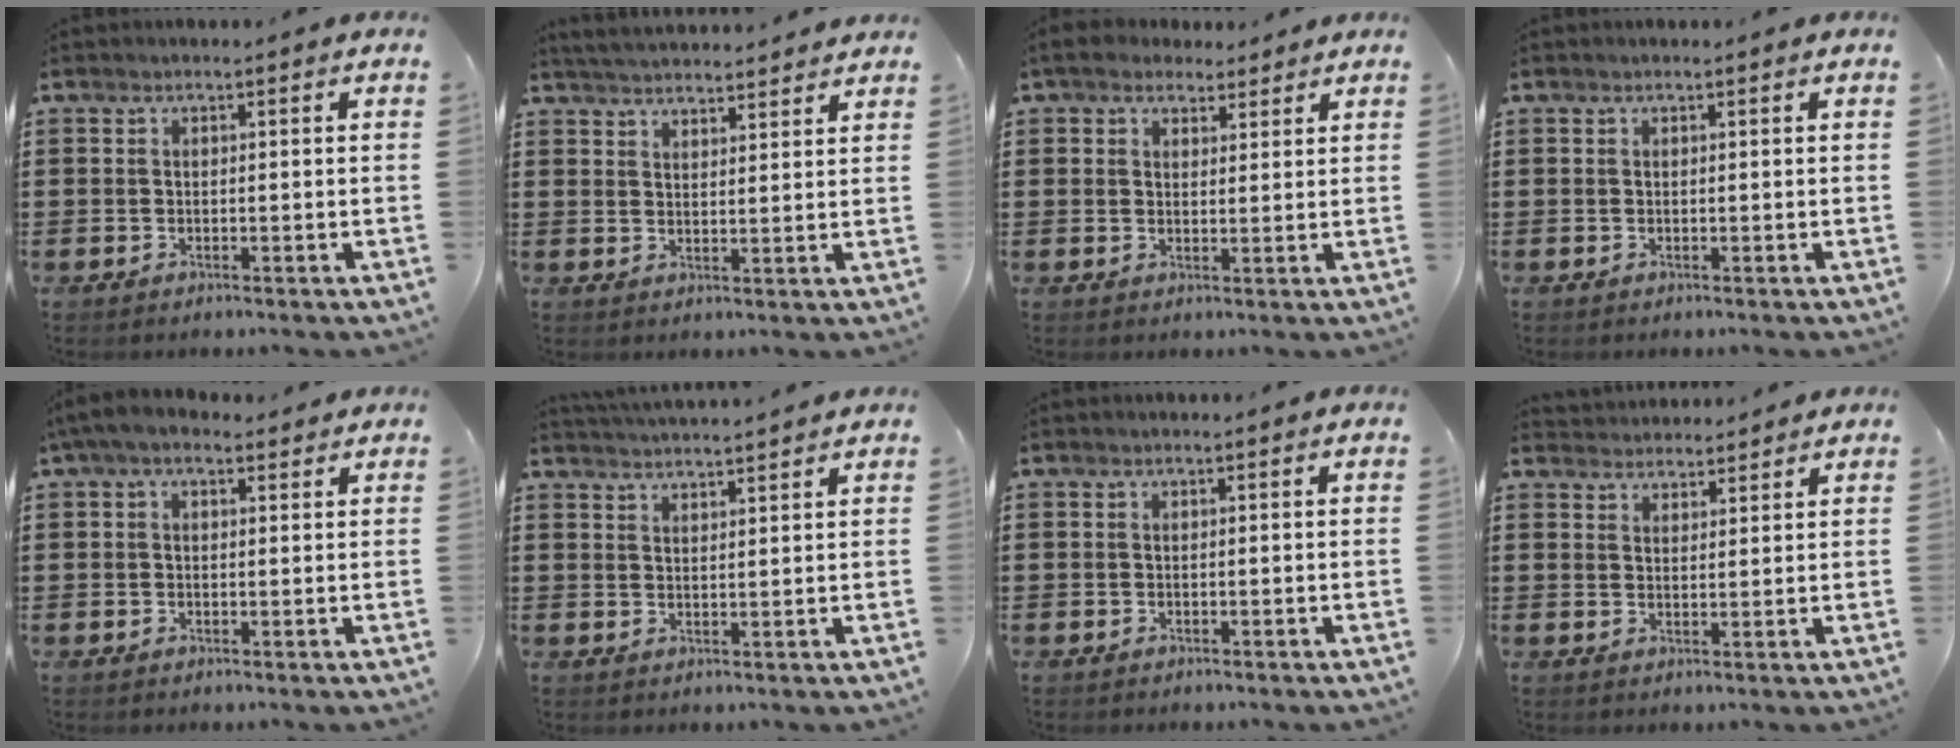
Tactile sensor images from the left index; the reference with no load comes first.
{"total": 3.8, "force": [3.8, -0.2, 0.3], "torque": [-0.018, -0.014, 0.070]}
{"total": 3.9, "force": [3.2, 1.9, 1.1], "torque": [-0.033, 0.003, 0.061]}
{"total": 0.0}
{"total": 3.2, "force": [1.8, 1.5, 2.2], "torque": [-0.048, 0.005, 0.033]}
{"total": 2.9, "force": [2.8, -0.5, 0.0], "torque": [-0.009, -0.012, 0.053]}
{"total": 0.0}
{"total": 2.8, "force": [2.8, 0.4, -0.4], "torque": [-0.001, -0.008, 0.054]}